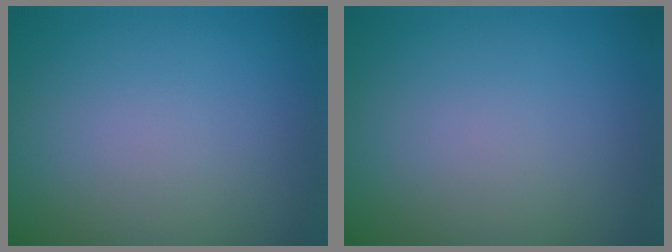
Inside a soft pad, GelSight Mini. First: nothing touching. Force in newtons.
{"total": 0.0}